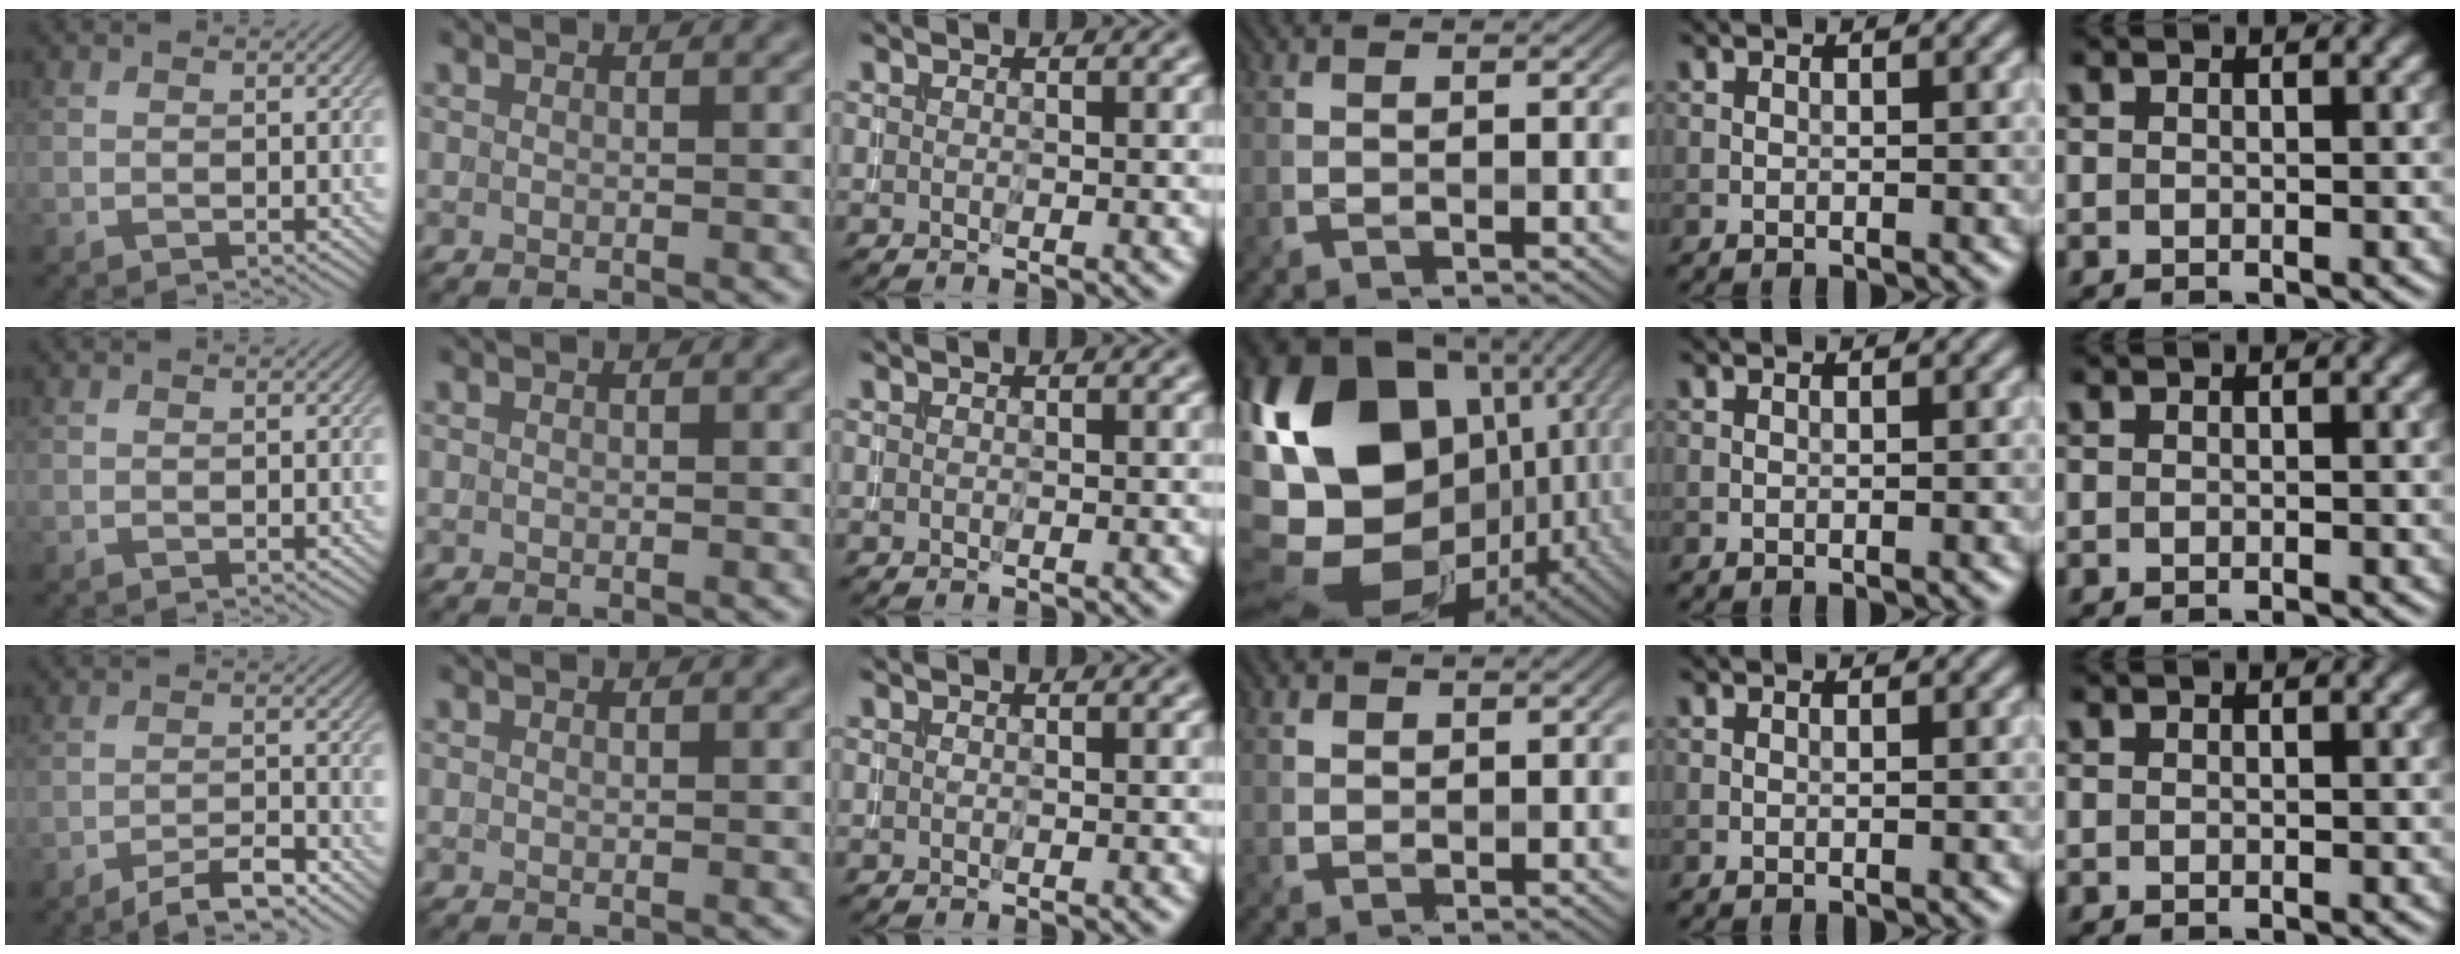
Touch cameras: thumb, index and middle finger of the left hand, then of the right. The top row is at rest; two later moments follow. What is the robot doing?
{"motion": "extract", "object": "backpack"}